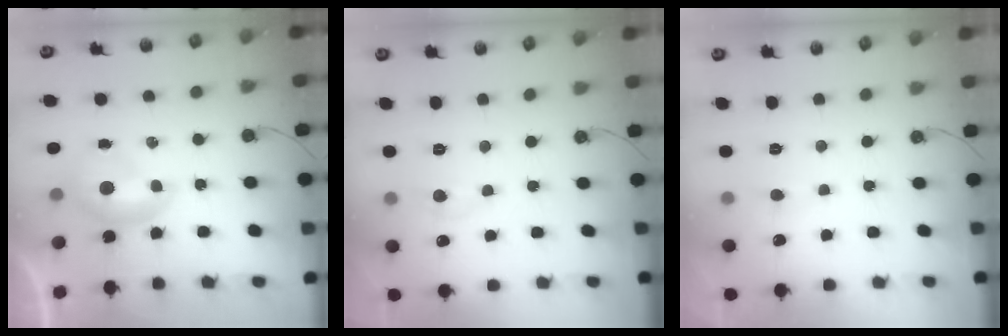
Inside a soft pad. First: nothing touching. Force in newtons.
{"total": 1.3, "press": 1.3, "slide": 0.3}
{"total": 0.7, "press": 0.4, "slide": 0.5}